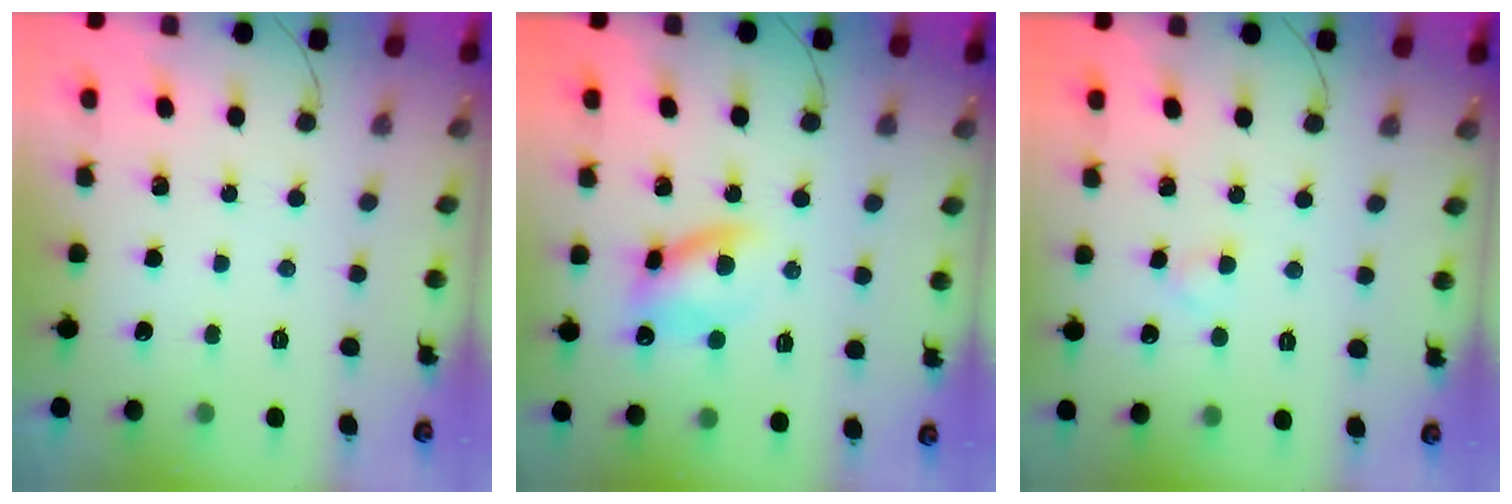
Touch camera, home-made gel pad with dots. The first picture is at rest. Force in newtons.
{"total": 10.2, "press": 10.0, "slide": 2.0}
{"total": 1.9, "press": 1.7, "slide": 0.9}